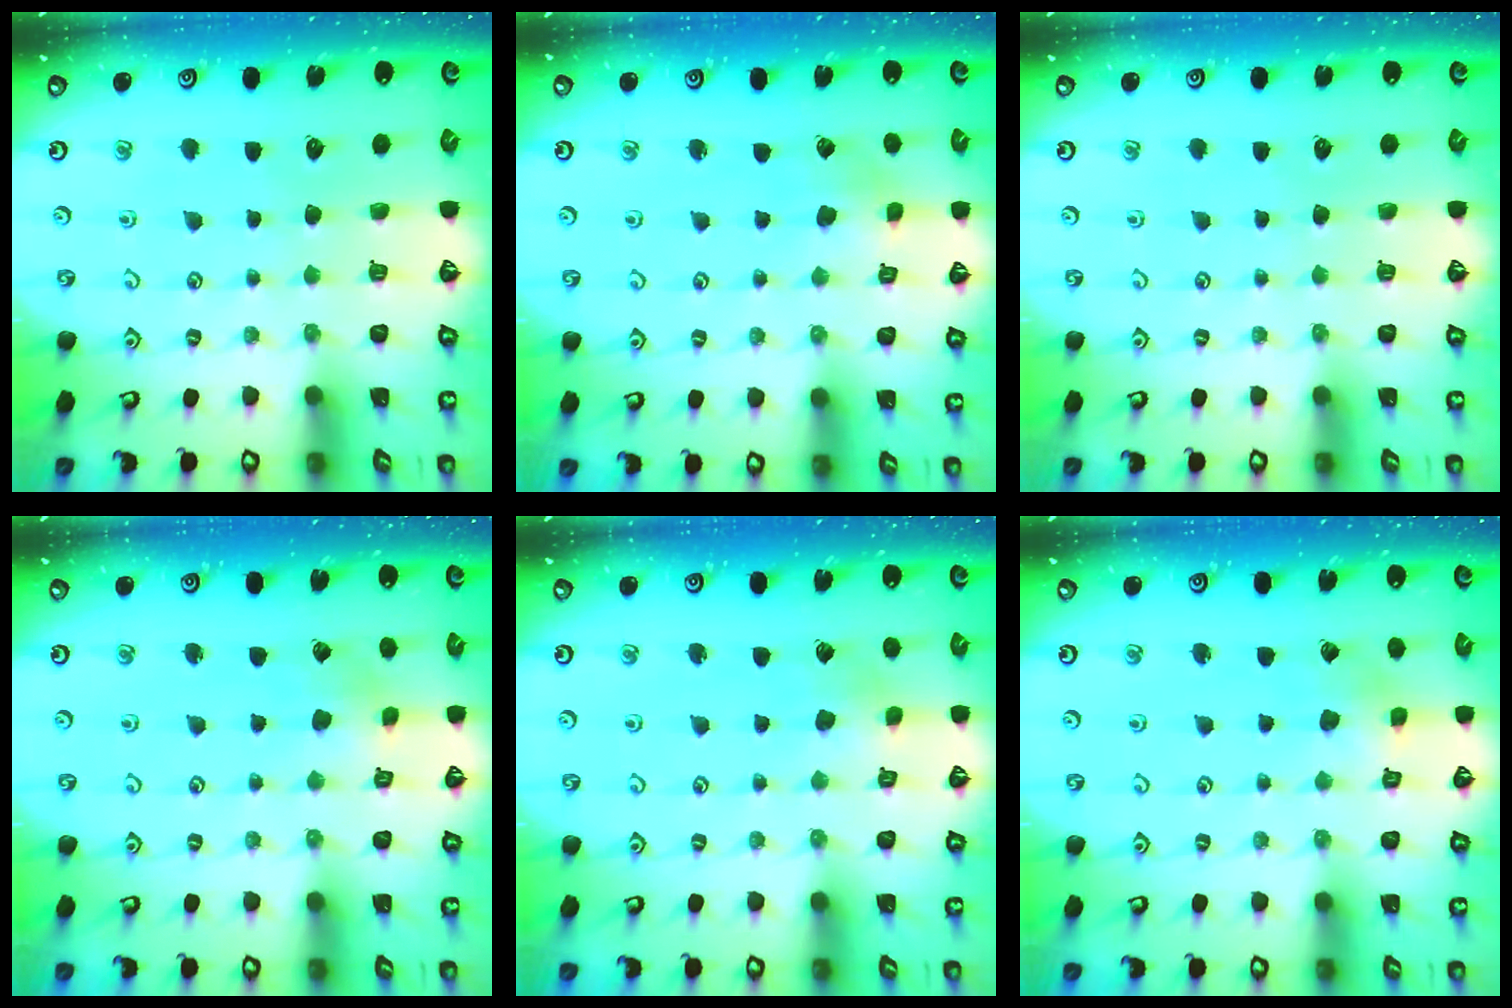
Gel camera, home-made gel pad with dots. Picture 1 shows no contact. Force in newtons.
{"total": 2.8, "press": 2.8, "slide": 0.1}
{"total": 0.0}
{"total": 2.1, "press": 2.1, "slide": 0.2}
{"total": 3.0, "press": 3.0, "slide": 0.4}
{"total": 2.6, "press": 2.5, "slide": 0.3}